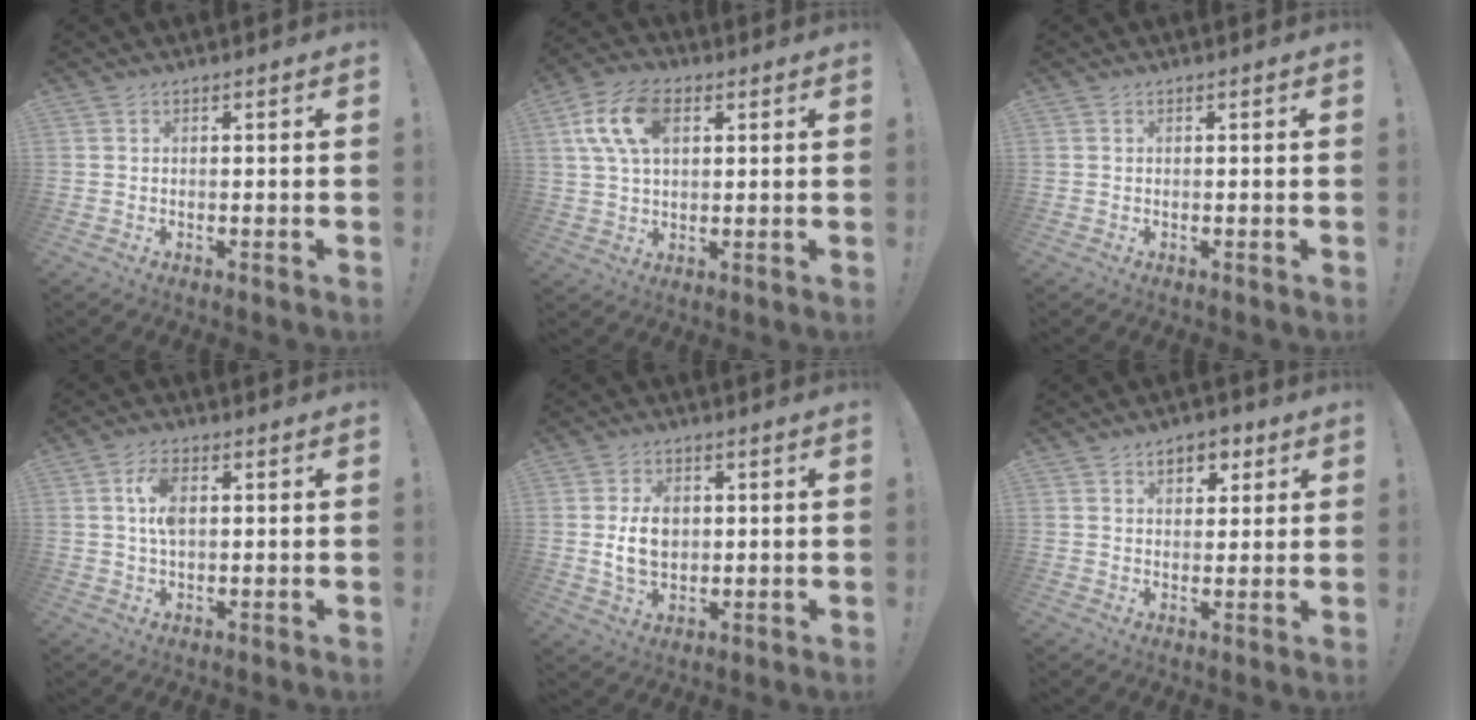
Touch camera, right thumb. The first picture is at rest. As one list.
[{"total": 13.4, "force": [4.2, 8.1, 9.9], "torque": [-0.187, 0.009, 0.081]}, {"total": 0.0}, {"total": 6.8, "force": [1.4, 3.7, 5.5], "torque": [-0.101, 0.001, 0.021]}, {"total": 8.8, "force": [0.6, 6.3, 6.1], "torque": [-0.095, 0.004, 0.009]}, {"total": 6.2, "force": [3.0, 4.2, 3.3], "torque": [-0.036, -0.004, 0.051]}]